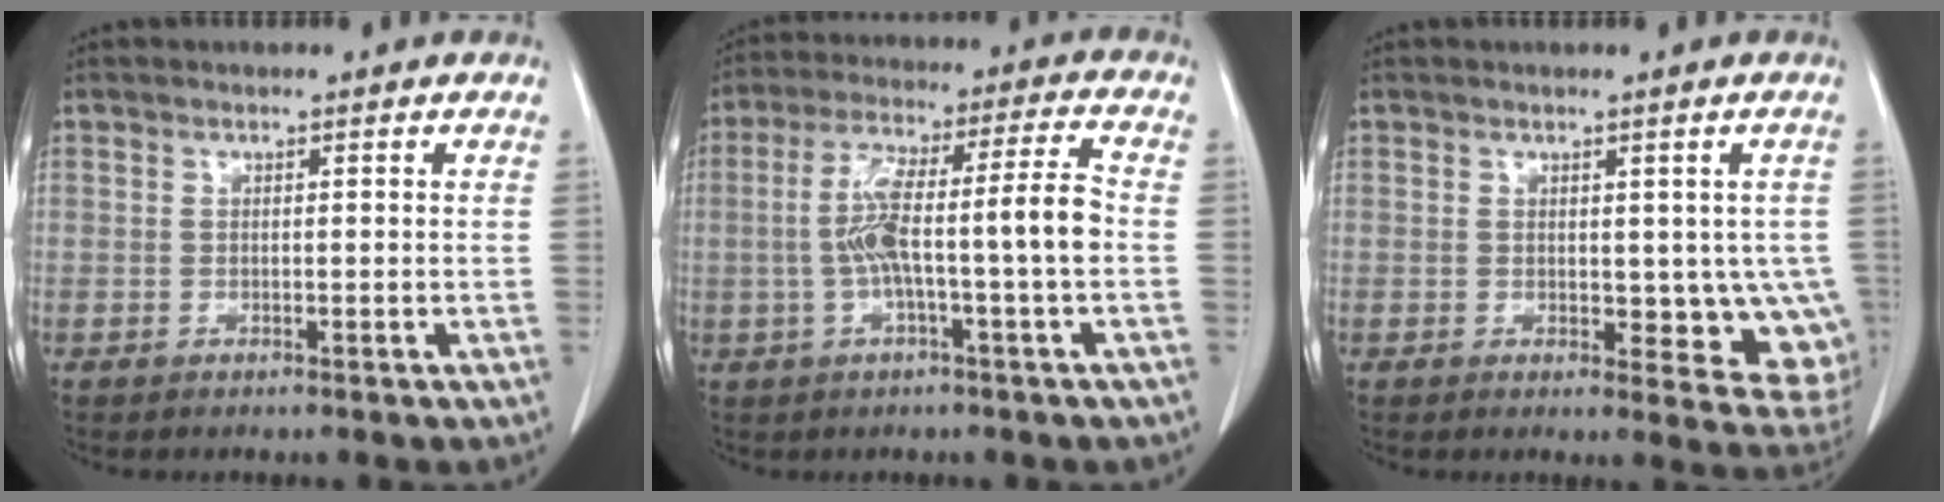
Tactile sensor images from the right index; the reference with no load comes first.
{"total": 11.0, "force": [-1.4, 0.3, 10.9], "torque": [-0.205, 0.030, -0.026]}
{"total": 8.0, "force": [0.0, 4.4, 6.7], "torque": [-0.049, -0.009, 0.006]}